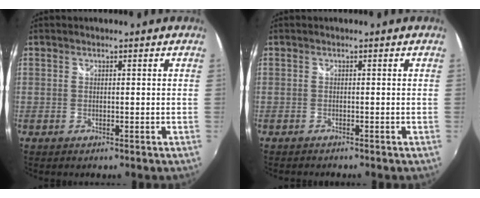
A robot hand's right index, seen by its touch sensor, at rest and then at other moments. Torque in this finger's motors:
{"motor_torque": [-0.07, 0.06, 0.05, 0.01]}